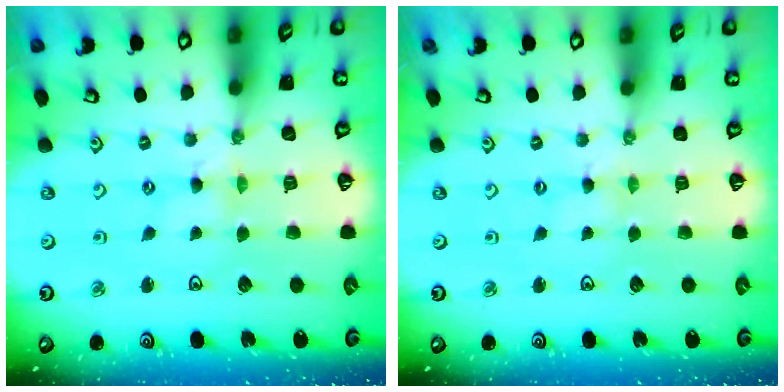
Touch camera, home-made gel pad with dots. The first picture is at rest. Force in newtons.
{"total": 1.3, "press": 1.3, "slide": 0.3}